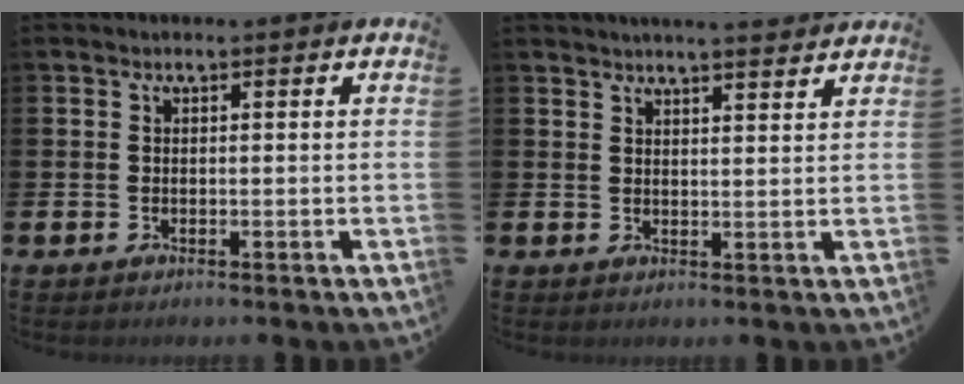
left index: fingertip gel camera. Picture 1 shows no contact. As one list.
[{"total": 3.4, "force": [3.4, -0.4, 0.3], "torque": [-0.012, -0.016, 0.062]}]